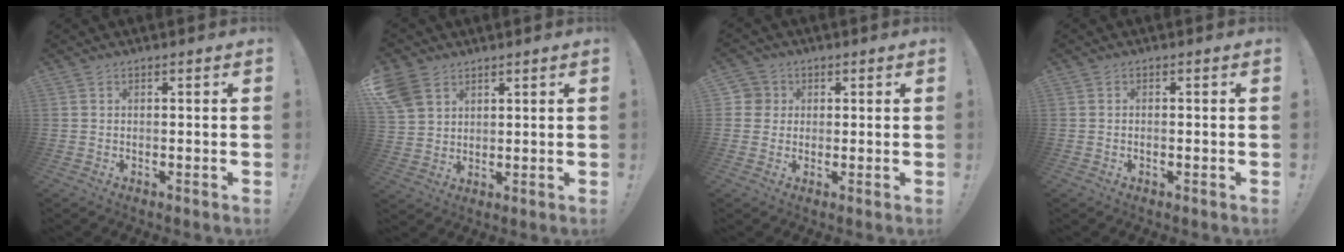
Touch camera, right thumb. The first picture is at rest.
{"total": 7.7, "force": [4.7, 5.3, 3.0], "torque": [-0.070, -0.016, 0.097]}
{"total": 4.0, "force": [0.8, 3.9, 0.7], "torque": [-0.009, 0.001, 0.014]}
{"total": 0.7, "force": [-0.4, 0.2, 0.4], "torque": [-0.015, 0.003, -0.006]}